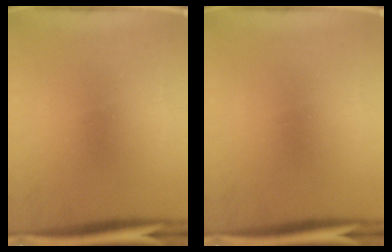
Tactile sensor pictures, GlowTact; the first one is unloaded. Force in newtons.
{"total": 0.0}